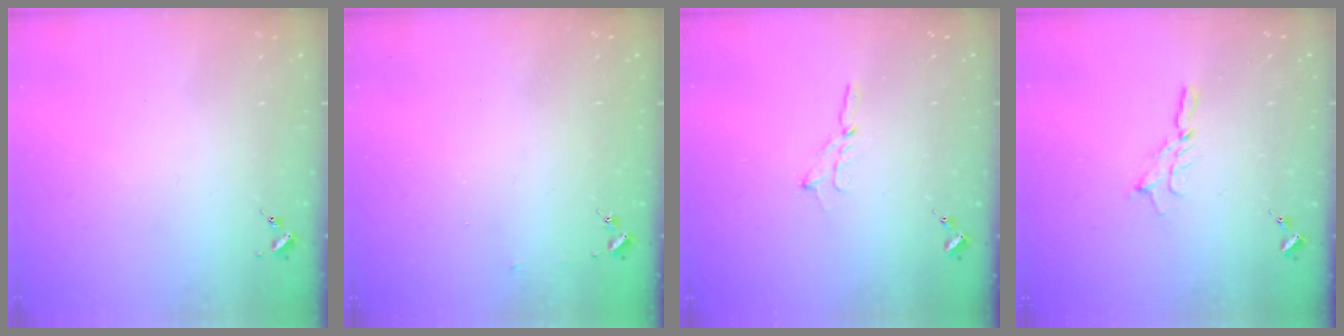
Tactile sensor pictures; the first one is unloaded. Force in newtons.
{"total": 2.5, "press": 2.5, "slide": 0.2}
{"total": 2.0, "press": 2.0, "slide": 0.2}
{"total": 5.6, "press": 5.6, "slide": 0.2}